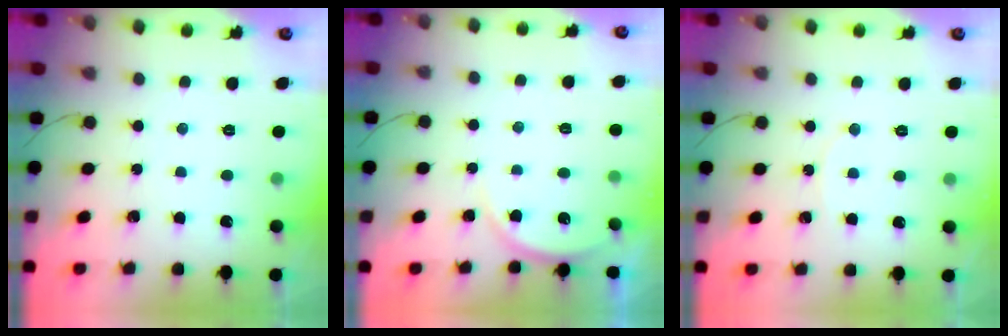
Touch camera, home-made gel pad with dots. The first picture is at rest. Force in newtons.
{"total": 5.4, "press": 5.4, "slide": 0.6}
{"total": 4.2, "press": 4.1, "slide": 0.5}